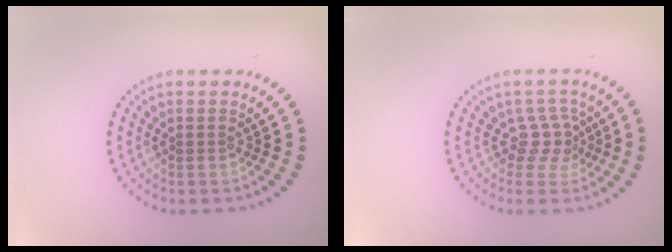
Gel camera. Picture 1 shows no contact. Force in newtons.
{"total": 2.4, "press": 1.6, "slide": 1.8}